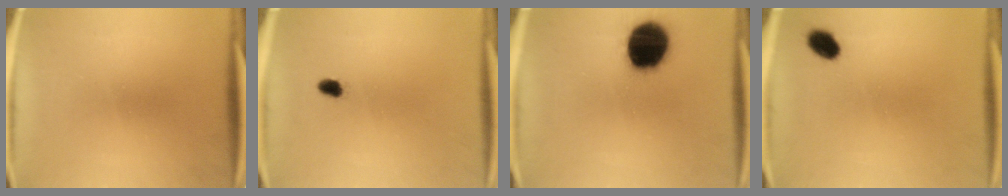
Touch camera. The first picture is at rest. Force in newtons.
{"total": 1.8}
{"total": 19.3}
{"total": 4.0}